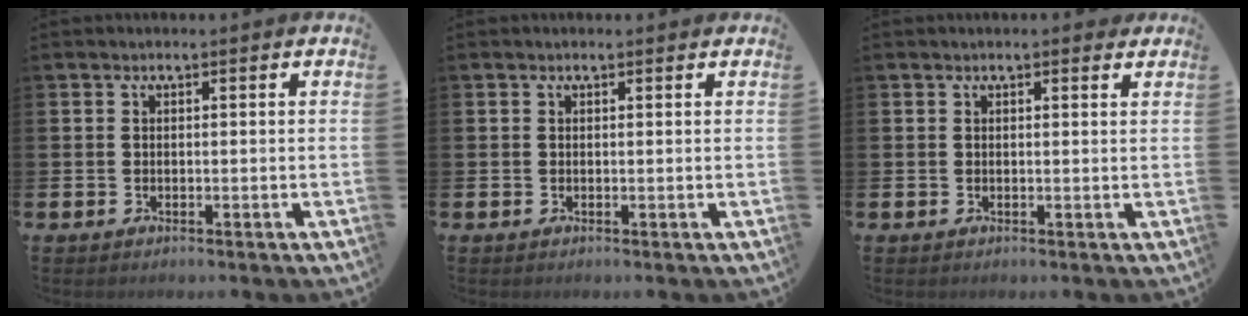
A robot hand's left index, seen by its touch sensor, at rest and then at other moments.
{"total": 0.0}
{"total": 1.0, "force": [0.9, 0.1, 0.3], "torque": [-0.008, 0.003, 0.016]}